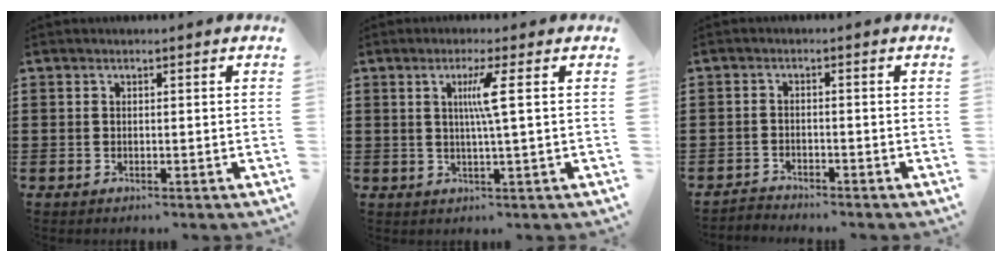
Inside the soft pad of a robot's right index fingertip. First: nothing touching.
{"total": 4.3, "force": [0.8, -0.8, 4.2], "torque": [-0.082, -0.006, 0.007]}
{"total": 1.9, "force": [-1.9, 0.1, -0.2], "torque": [-0.003, 0.002, -0.041]}